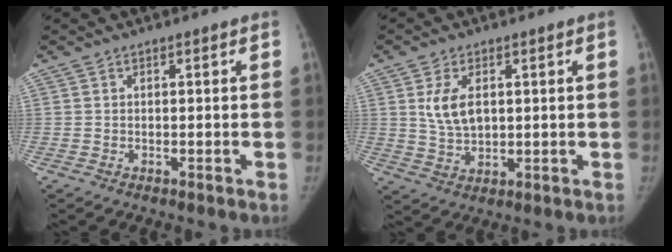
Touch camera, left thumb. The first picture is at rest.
{"total": 6.8, "force": [1.7, 4.1, 5.1], "torque": [-0.083, -0.009, 0.040]}